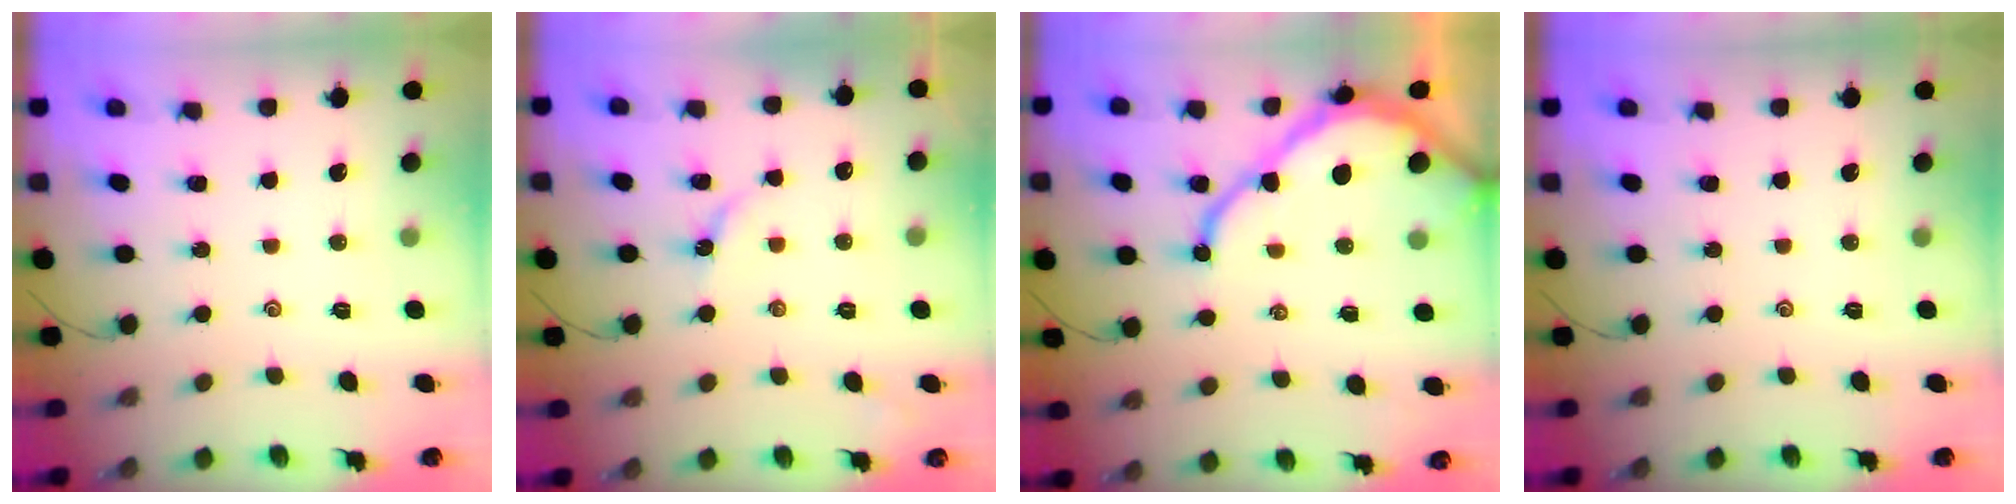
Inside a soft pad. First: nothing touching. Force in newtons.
{"total": 4.2, "press": 4.2, "slide": 0.4}
{"total": 12.3, "press": 12.2, "slide": 1.4}
{"total": 0.0}